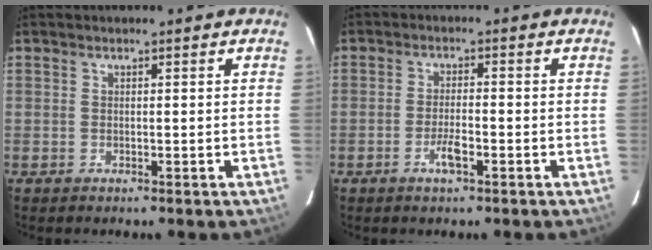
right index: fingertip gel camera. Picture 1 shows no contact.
{"total": 3.6, "force": [-1.6, 0.6, 3.1], "torque": [-0.059, 0.000, -0.030]}